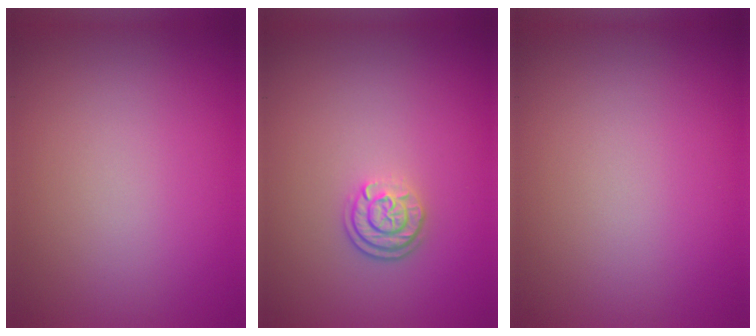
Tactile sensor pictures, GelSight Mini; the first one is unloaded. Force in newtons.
{"total": 2.3, "press": 1.7, "slide": 1.4}
{"total": 0.0}